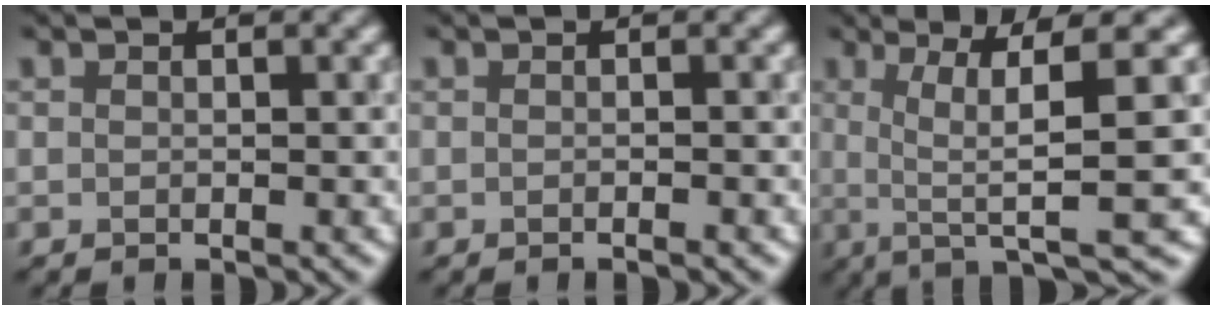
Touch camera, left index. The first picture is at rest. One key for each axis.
{"total": 1.0, "fx": -0.2, "fy": 0.4, "fz": 0.9, "tx": 0.007, "ty": 0.003, "tz": -0.013}
{"total": 7.8, "fx": 0.4, "fy": 1.0, "fz": 7.7, "tx": -0.109, "ty": 0.017, "tz": 0.018}